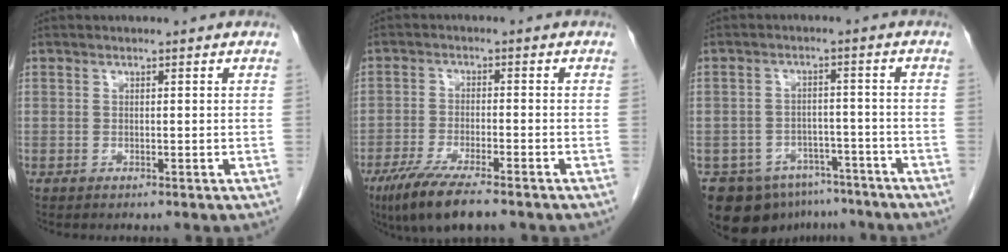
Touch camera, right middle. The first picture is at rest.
{"total": 8.9, "force": [-6.4, 1.3, 6.1], "torque": [-0.108, -0.021, -0.106]}
{"total": 11.4, "force": [-8.3, 7.1, 3.2], "torque": [-0.054, 0.013, -0.113]}